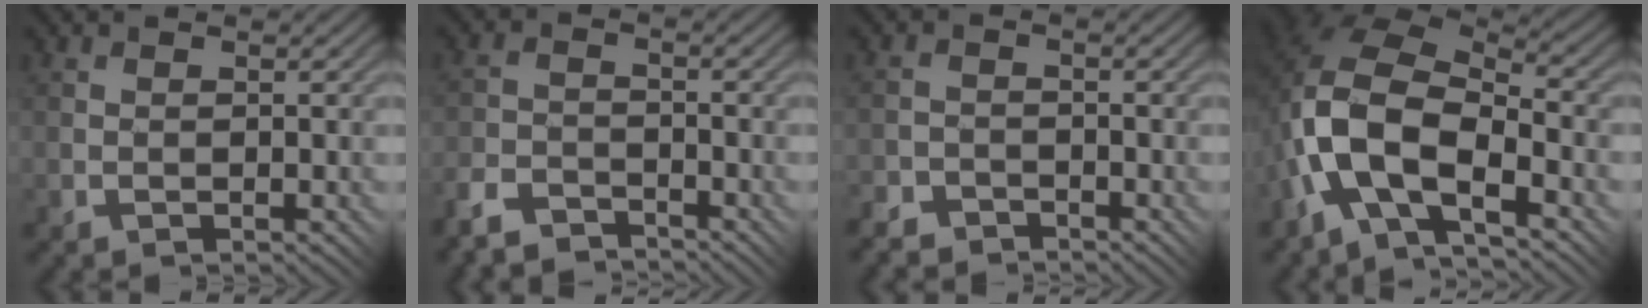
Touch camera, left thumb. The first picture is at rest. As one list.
[{"total": 5.0, "force": [-4.6, 1.6, 1.2], "torque": [-0.026, 0.000, -0.100]}, {"total": 4.1, "force": [-3.7, 1.7, 0.0], "torque": [0.013, 0.007, -0.064]}, {"total": 13.2, "force": [-4.5, 6.8, 10.3], "torque": [-0.238, -0.017, -0.087]}]